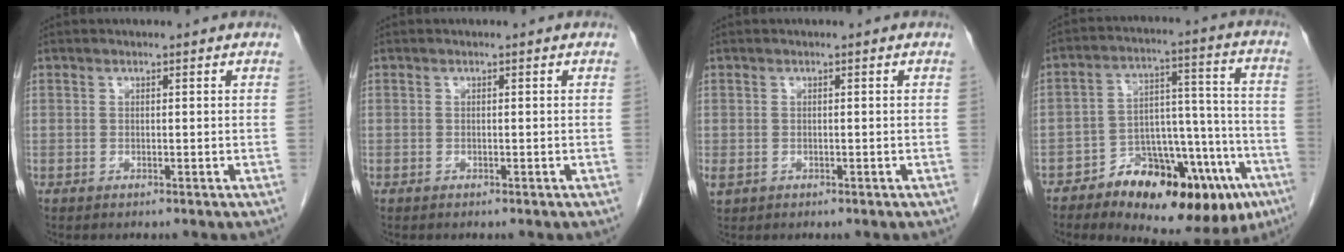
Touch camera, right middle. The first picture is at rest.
{"total": 0.0}
{"total": 1.2, "force": [-0.3, 1.0, 0.6], "torque": [-0.021, -0.001, 0.001]}
{"total": 20.1, "force": [-12.2, 8.3, 13.6], "torque": [-0.142, 0.055, -0.174]}